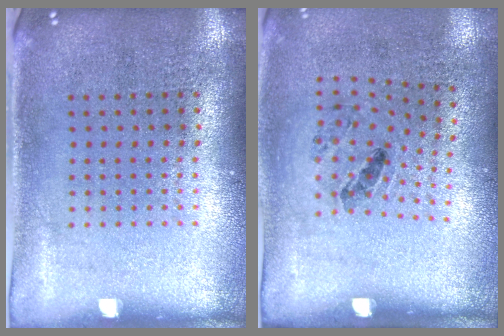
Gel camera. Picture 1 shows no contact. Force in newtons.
{"total": 1.2, "press": 0.7, "slide": 0.9}